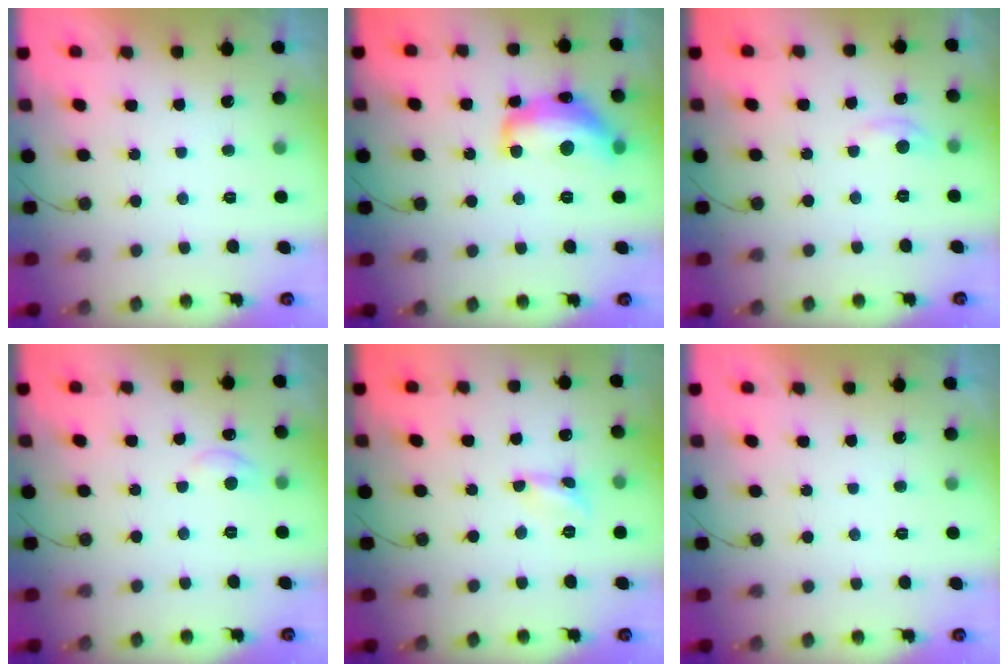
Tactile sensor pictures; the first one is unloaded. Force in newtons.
{"total": 14.6, "press": 14.5, "slide": 0.8}
{"total": 3.4, "press": 3.3, "slide": 0.5}
{"total": 6.8, "press": 6.7, "slide": 0.7}
{"total": 2.0, "press": 2.0, "slide": 0.2}
{"total": 0.0}